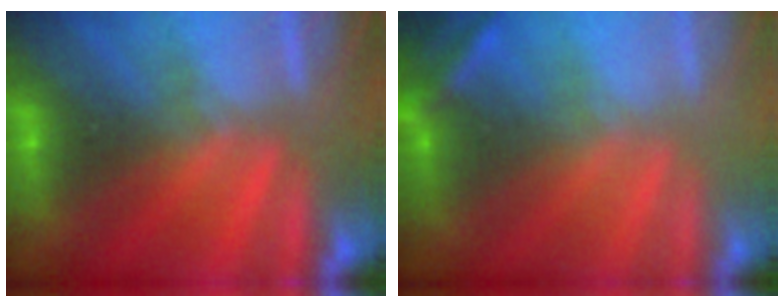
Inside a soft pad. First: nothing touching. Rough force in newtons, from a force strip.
{"total": 2.6}